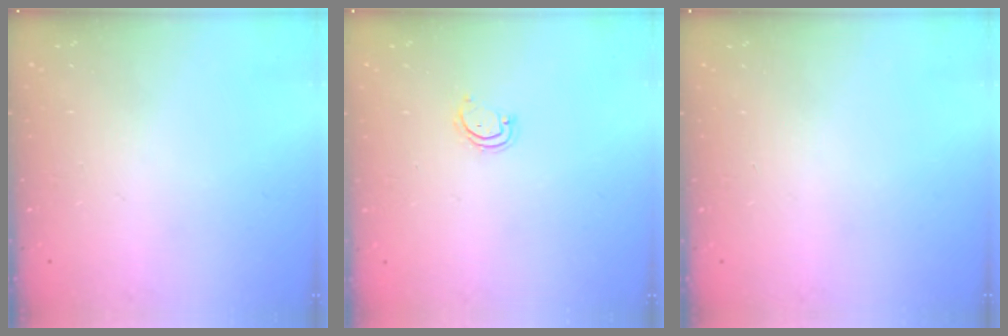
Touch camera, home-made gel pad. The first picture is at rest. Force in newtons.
{"total": 2.8, "press": 2.8, "slide": 0.3}
{"total": 0.0}